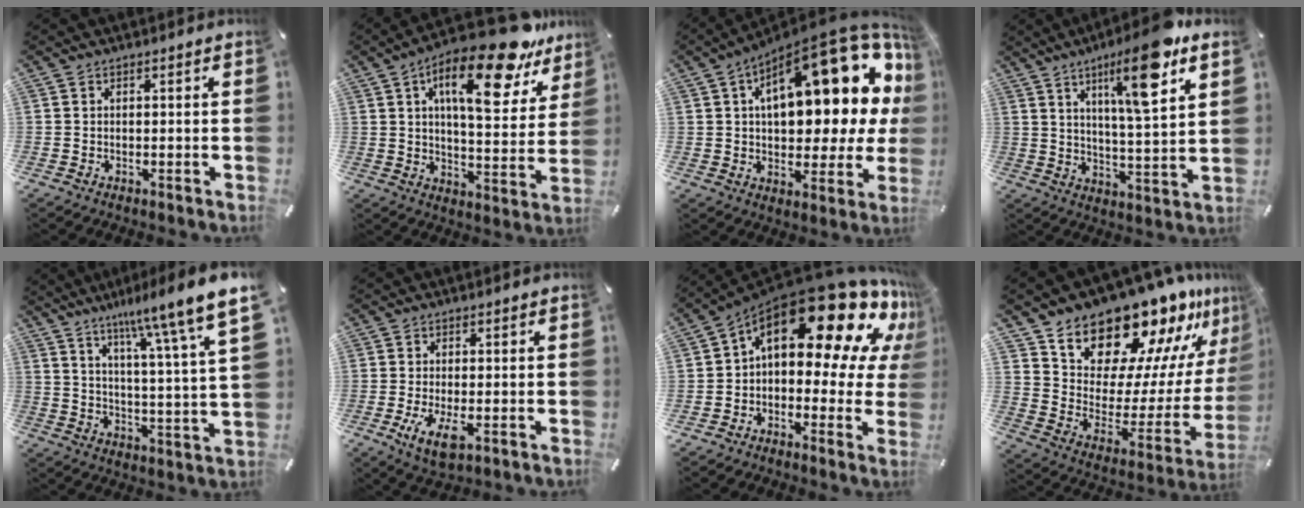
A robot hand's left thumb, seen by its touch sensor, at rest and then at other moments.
{"total": 21.3, "force": [12.8, 7.6, 15.2], "torque": [-0.235, -0.071, 0.202]}
{"total": 23.5, "force": [9.3, 10.4, 18.8], "torque": [-0.257, -0.061, 0.150]}
{"total": 15.1, "force": [8.5, 2.8, 12.1], "torque": [-0.193, -0.034, 0.129]}
{"total": 13.3, "force": [9.8, 1.1, 9.0], "torque": [-0.145, -0.070, 0.155]}
{"total": 6.3, "force": [-1.7, 2.3, 5.7], "torque": [-0.117, -0.020, -0.029]}
{"total": 23.2, "force": [11.8, 11.0, 16.7], "torque": [-0.260, -0.093, 0.200]}
{"total": 18.5, "force": [17.1, 6.6, 2.5], "torque": [-0.036, -0.169, 0.297]}